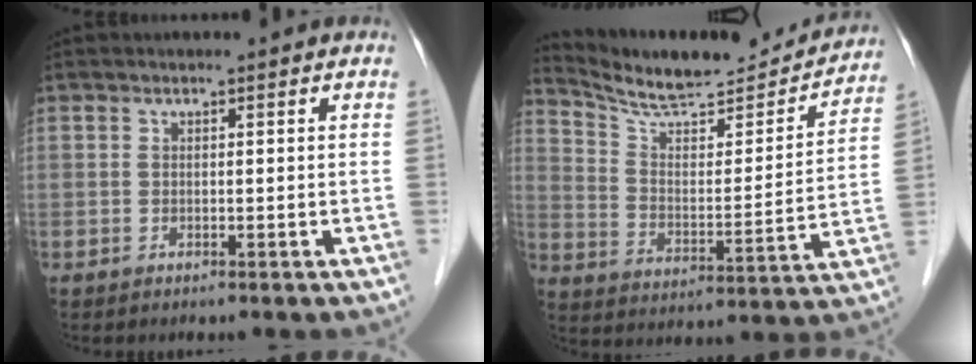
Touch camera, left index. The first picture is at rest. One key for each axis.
{"total": 20.0, "fx": 18.8, "fy": 3.1, "fz": 6.0, "tx": -0.096, "ty": -0.030, "tz": 0.274}